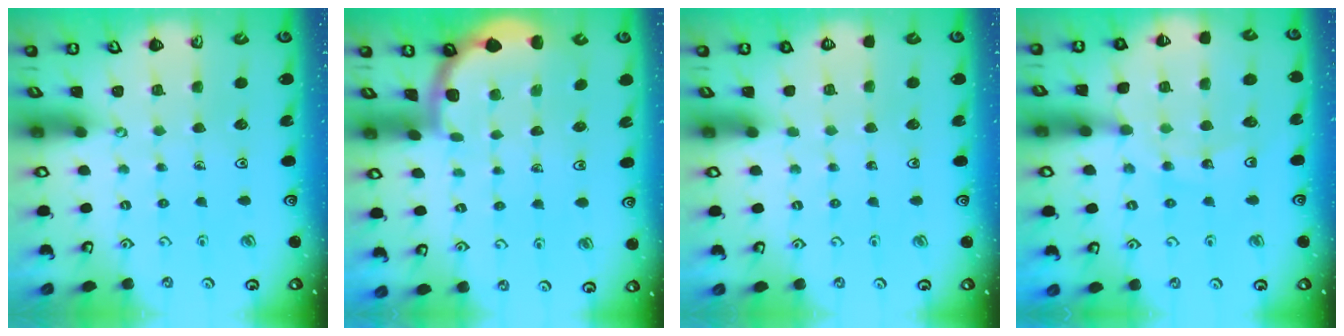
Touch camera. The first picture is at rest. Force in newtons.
{"total": 1.8, "press": 1.8, "slide": 0.0}
{"total": 0.0}
{"total": 12.9, "press": 12.4, "slide": 3.4}